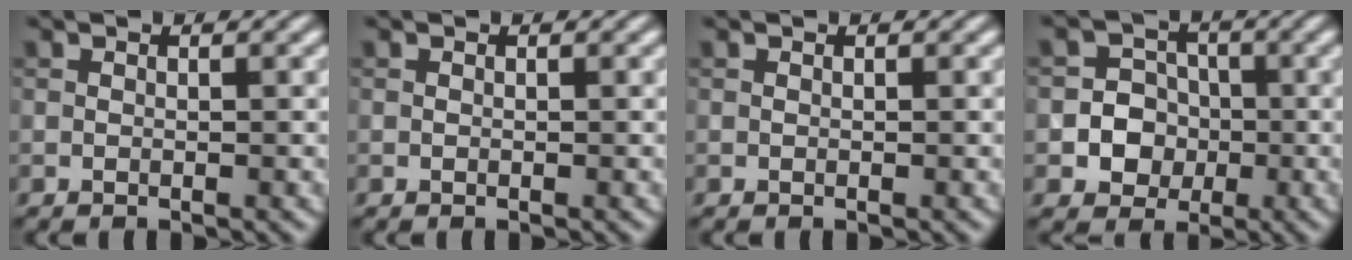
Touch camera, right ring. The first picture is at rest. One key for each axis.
{"total": 0.0}
{"total": 0.0}
{"total": 5.0, "fx": -1.1, "fy": 4.8, "fz": 1.3, "tx": -0.001, "ty": 0.015, "tz": -0.039}